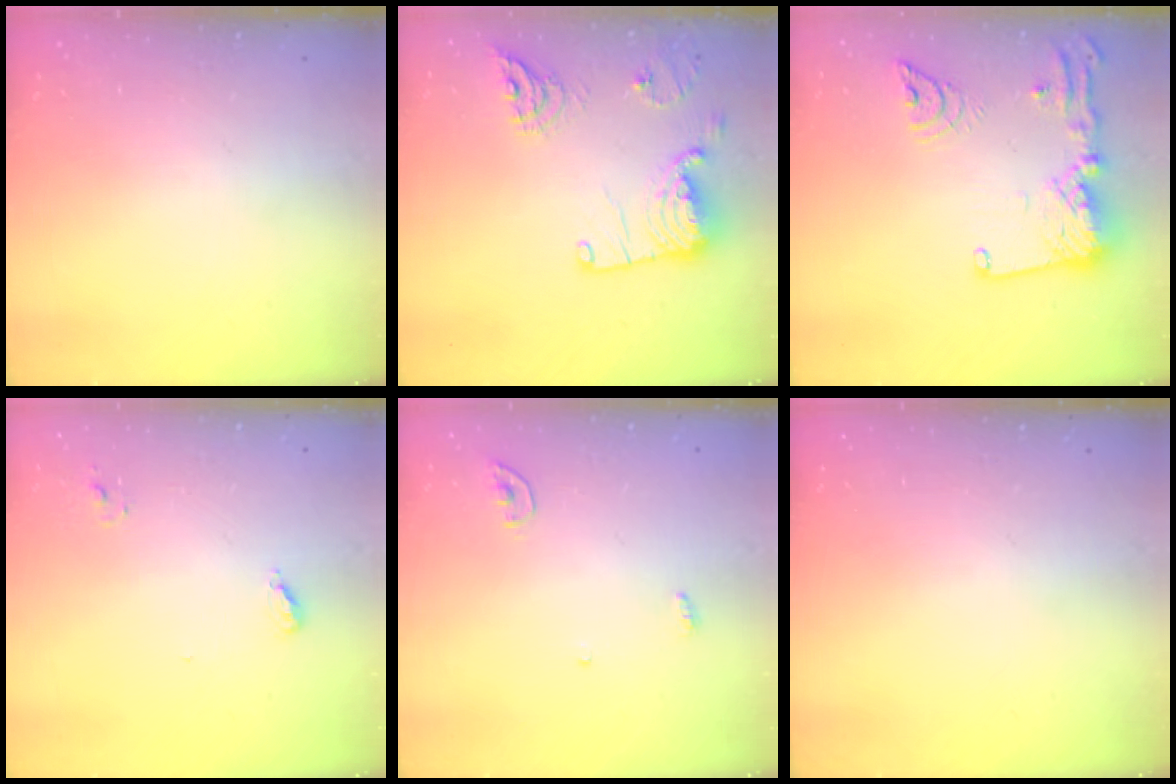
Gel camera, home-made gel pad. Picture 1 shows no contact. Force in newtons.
{"total": 19.0, "press": 18.6, "slide": 4.0}
{"total": 20.1, "press": 19.9, "slide": 2.3}
{"total": 5.9, "press": 5.9, "slide": 0.3}
{"total": 3.4, "press": 3.4, "slide": 0.3}
{"total": 0.0}